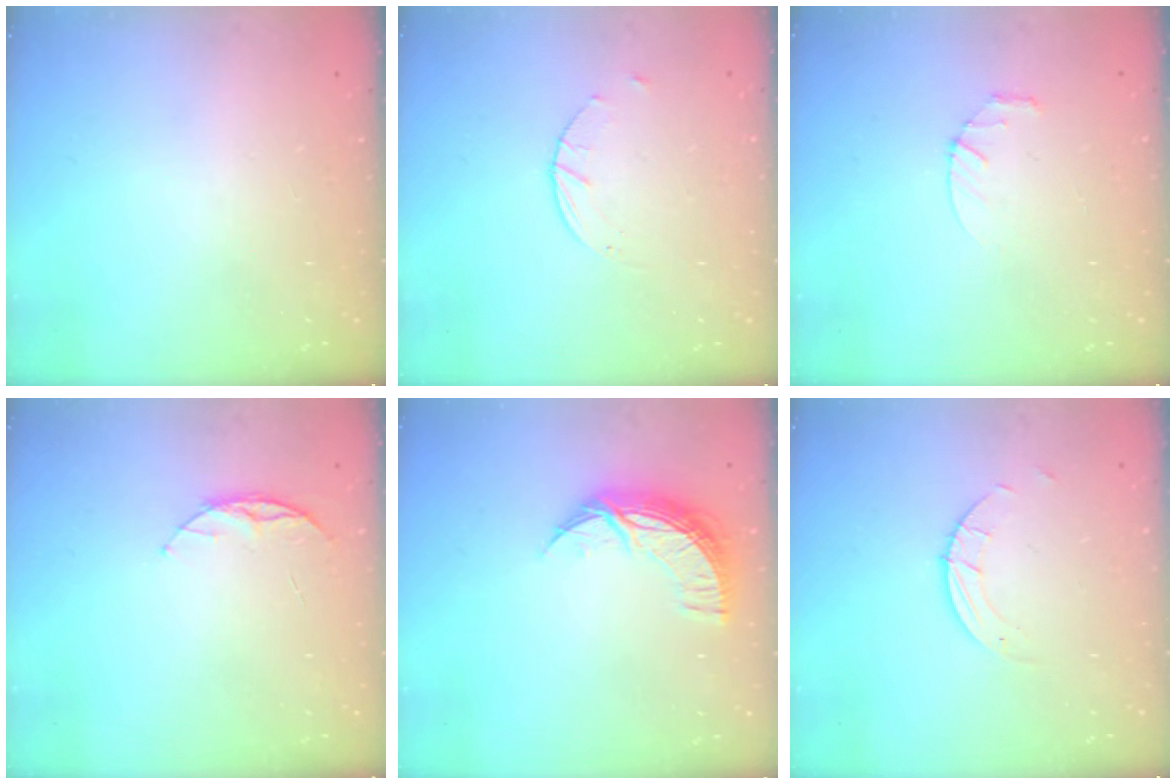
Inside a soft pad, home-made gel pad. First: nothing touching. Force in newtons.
{"total": 2.6, "press": 2.6, "slide": 0.4}
{"total": 2.8, "press": 2.8, "slide": 0.4}
{"total": 6.0, "press": 5.9, "slide": 0.6}
{"total": 10.0, "press": 10.0, "slide": 0.5}
{"total": 1.5, "press": 1.5, "slide": 0.1}